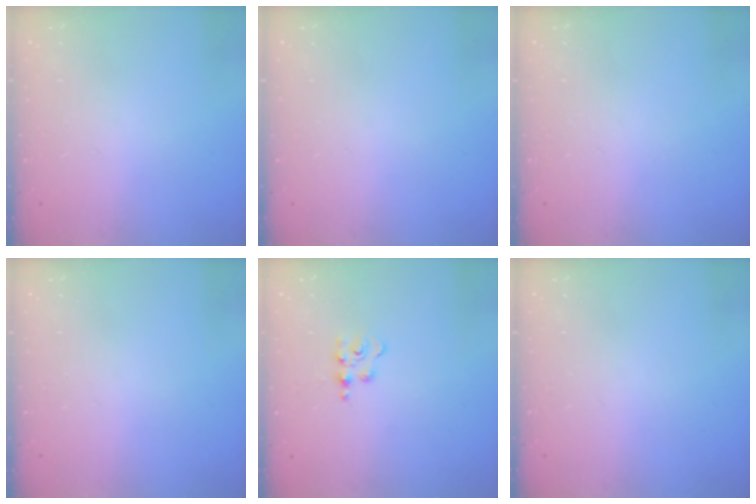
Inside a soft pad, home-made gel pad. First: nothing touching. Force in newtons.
{"total": 0.0}
{"total": 0.0}
{"total": 0.0}
{"total": 3.9, "press": 3.9, "slide": 0.4}
{"total": 0.0}